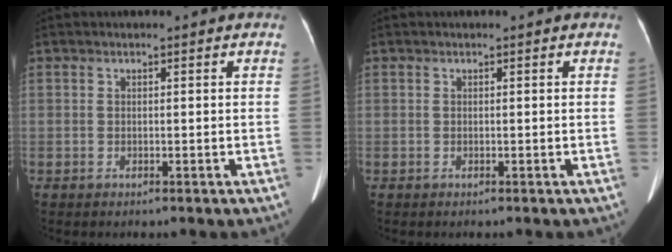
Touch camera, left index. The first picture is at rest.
{"total": 0.0}